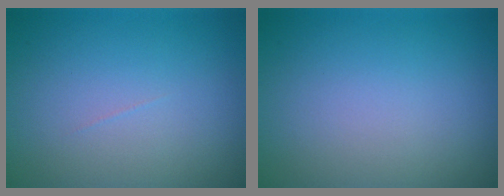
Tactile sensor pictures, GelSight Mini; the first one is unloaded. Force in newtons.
{"total": 0.0}